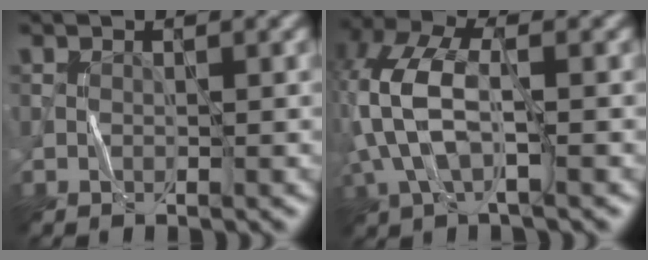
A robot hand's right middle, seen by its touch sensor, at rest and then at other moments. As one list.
[{"total": 7.6, "force": [-0.5, 3.5, 6.7], "torque": [-0.164, 0.018, -0.019]}]